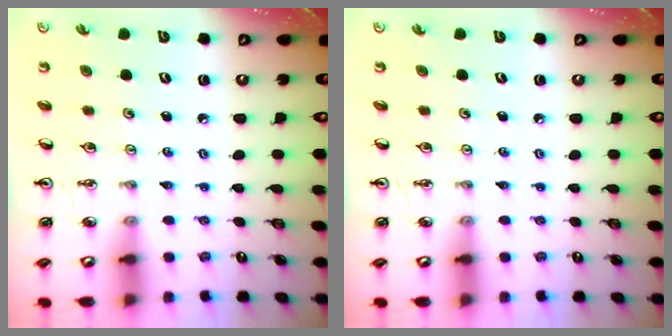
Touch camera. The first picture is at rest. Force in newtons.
{"total": 0.0}